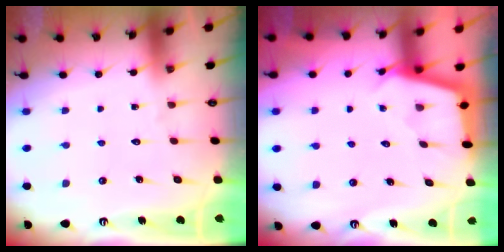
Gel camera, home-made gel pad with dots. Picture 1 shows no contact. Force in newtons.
{"total": 3.0, "press": 3.0, "slide": 0.3}